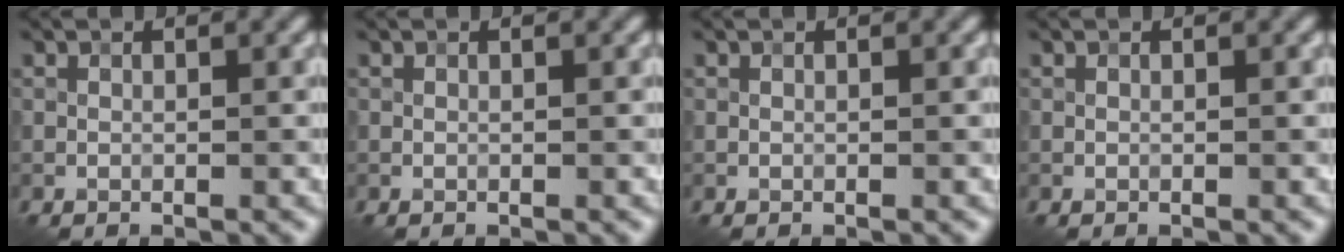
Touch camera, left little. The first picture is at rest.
{"total": 0.0}
{"total": 0.0}
{"total": 0.0}